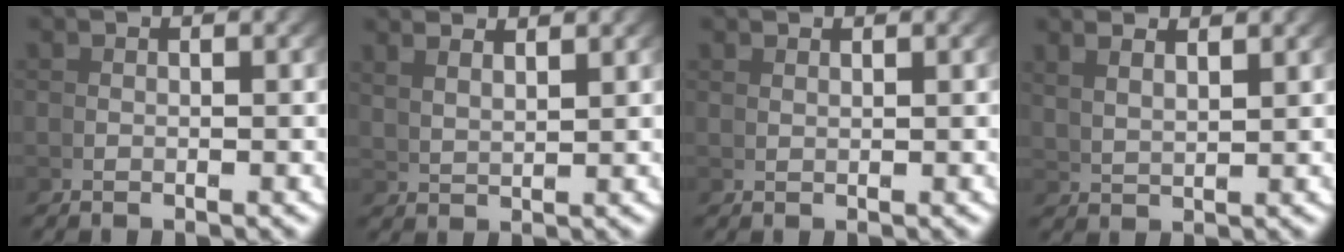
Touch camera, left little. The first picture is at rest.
{"total": 3.1, "force": [3.0, -0.3, 1.0], "torque": [-0.009, 0.003, 0.060]}
{"total": 1.7, "force": [1.1, -1.2, -0.3], "torque": [0.017, 0.002, 0.026]}
{"total": 3.1, "force": [2.9, -0.1, 1.2], "torque": [-0.012, 0.006, 0.058]}